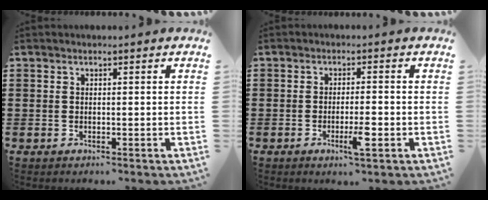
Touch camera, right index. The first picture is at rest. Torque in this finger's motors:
{"motor_torque": [0.13, 0.18, 0.14, 0.07]}